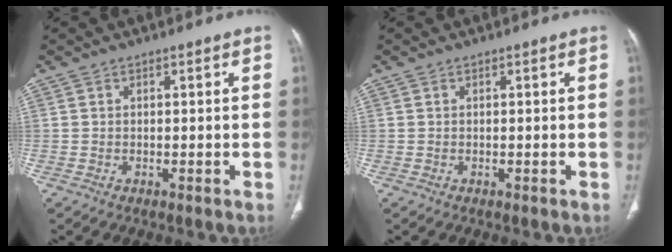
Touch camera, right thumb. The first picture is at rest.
{"total": 0.0}